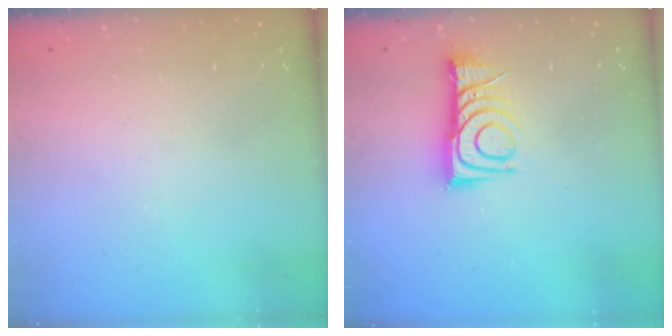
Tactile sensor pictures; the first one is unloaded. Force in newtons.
{"total": 10.0, "press": 10.0, "slide": 0.5}